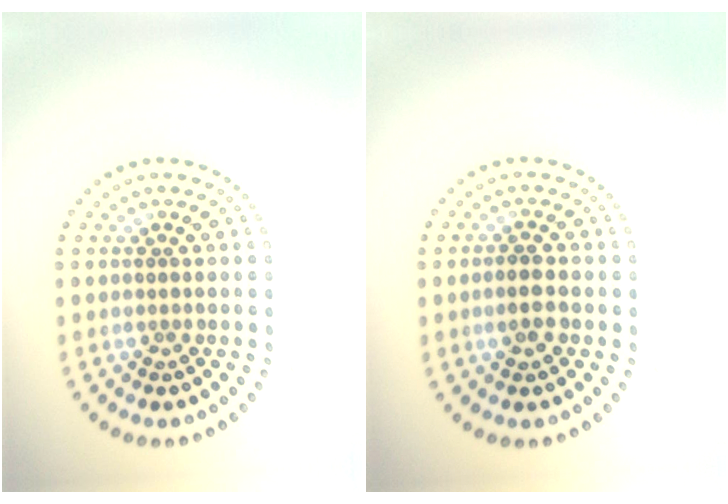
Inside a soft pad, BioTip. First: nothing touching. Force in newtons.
{"total": 1.9, "press": 1.9, "slide": 0.4}